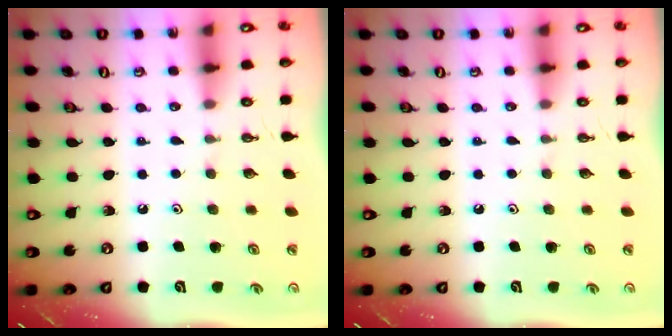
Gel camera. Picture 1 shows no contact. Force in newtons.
{"total": 0.0}